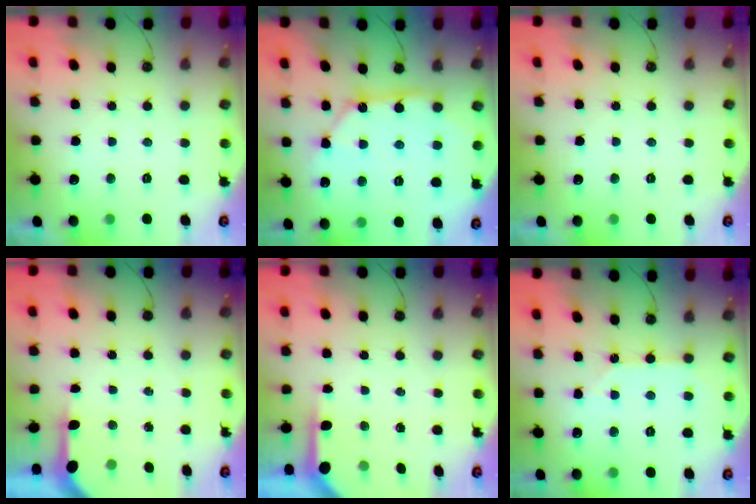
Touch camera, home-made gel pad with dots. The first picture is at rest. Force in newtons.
{"total": 11.3, "press": 11.2, "slide": 1.0}
{"total": 0.0}
{"total": 3.3, "press": 3.3, "slide": 0.2}
{"total": 3.3, "press": 3.3, "slide": 0.3}
{"total": 2.1, "press": 2.1, "slide": 0.3}